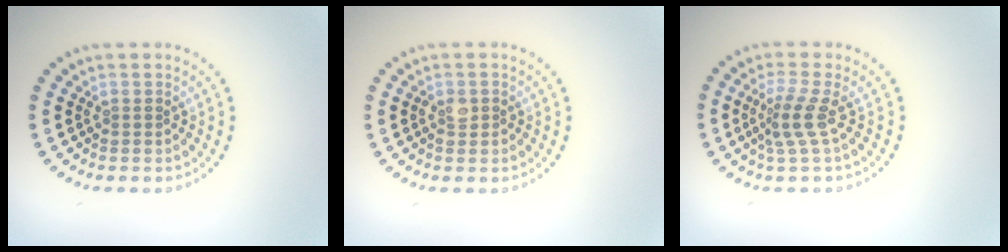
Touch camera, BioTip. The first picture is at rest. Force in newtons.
{"total": 1.4, "press": 1.3, "slide": 0.3}
{"total": 2.5, "press": 1.9, "slide": 1.7}